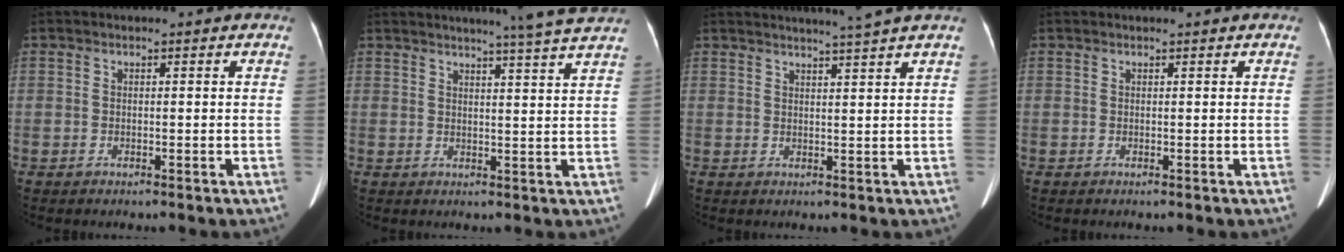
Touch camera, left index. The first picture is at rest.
{"total": 8.8, "force": [7.8, -1.6, 3.7], "torque": [-0.053, -0.009, 0.084]}
{"total": 5.8, "force": [5.0, -1.7, 2.4], "torque": [-0.035, -0.002, 0.063]}
{"total": 0.9, "force": [0.9, 0.0, 0.2], "torque": [-0.005, 0.017, 0.016]}